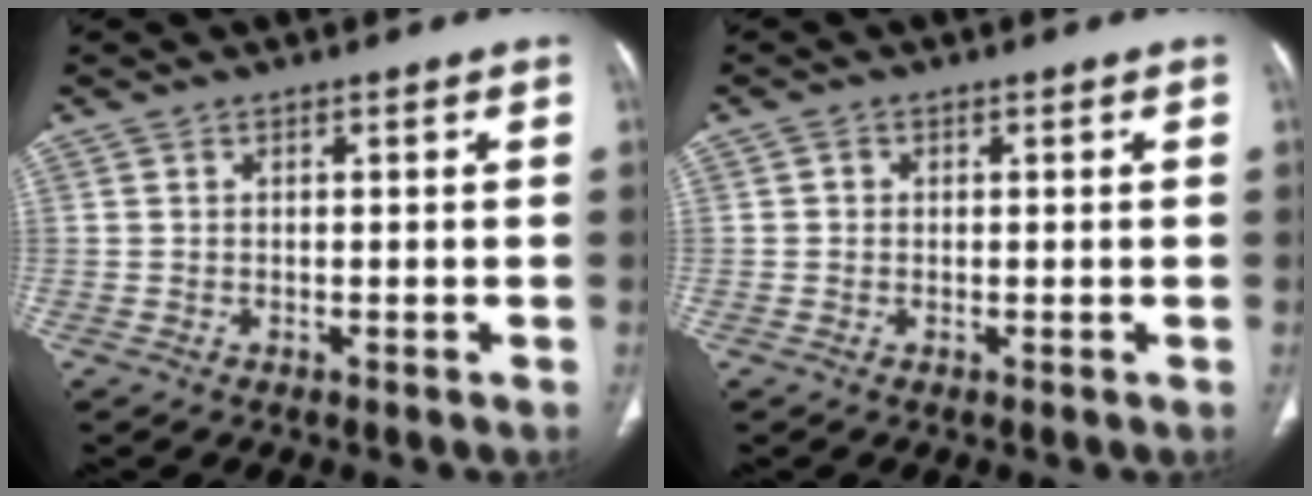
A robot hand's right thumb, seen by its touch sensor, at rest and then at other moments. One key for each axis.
{"total": 0.9, "fx": 0.1, "fy": 0.9, "fz": 0.3, "tx": -0.001, "ty": 0.002, "tz": 0.000}